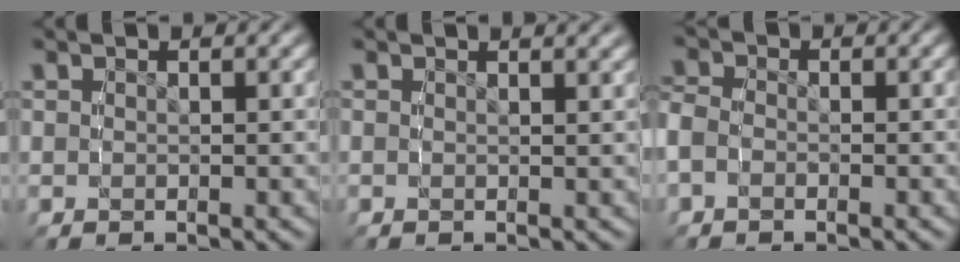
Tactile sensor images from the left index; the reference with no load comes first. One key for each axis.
{"total": 0.9, "fx": 0.9, "fy": -0.3, "fz": 0.2, "tx": 0.005, "ty": 0.002, "tz": 0.011}
{"total": 2.7, "fx": -1.3, "fy": 2.2, "fz": 0.9, "tx": -0.044, "ty": -0.011, "tz": -0.027}